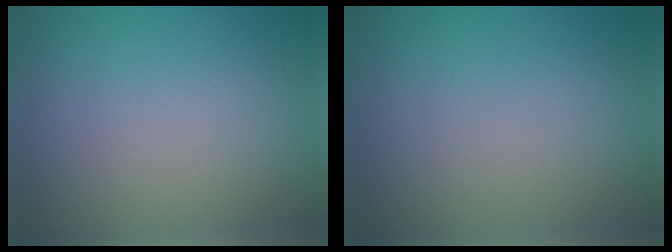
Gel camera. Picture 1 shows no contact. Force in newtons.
{"total": 0.0}